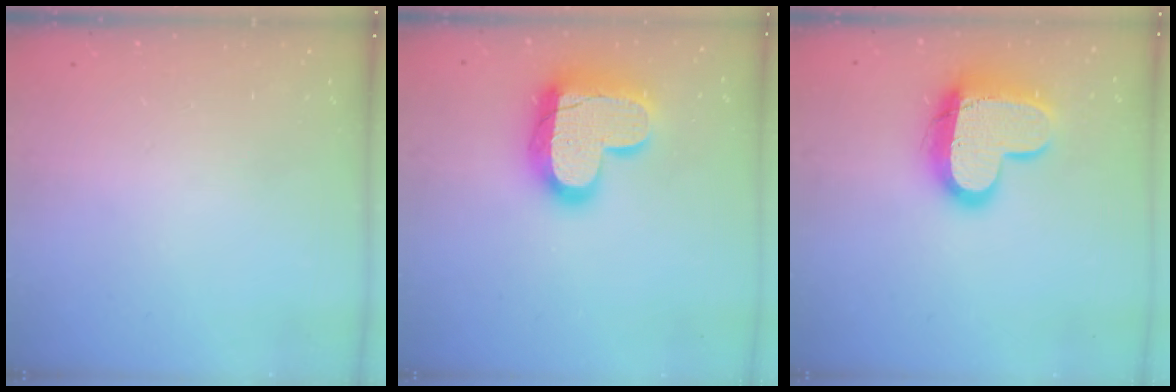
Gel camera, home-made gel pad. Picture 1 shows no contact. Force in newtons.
{"total": 19.3, "press": 19.2, "slide": 1.5}
{"total": 16.2, "press": 16.2, "slide": 1.4}